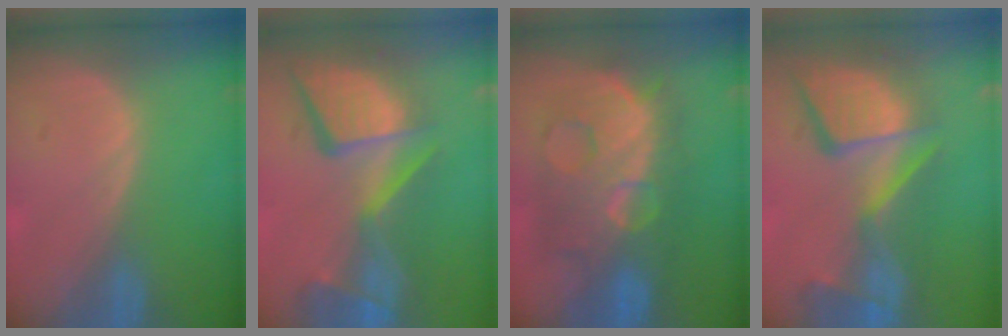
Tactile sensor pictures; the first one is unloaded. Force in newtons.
{"total": 13.8, "press": 11.1, "slide": 8.1}
{"total": 12.2, "press": 12.1, "slide": 1.3}
{"total": 13.6, "press": 11.2, "slide": 7.7}